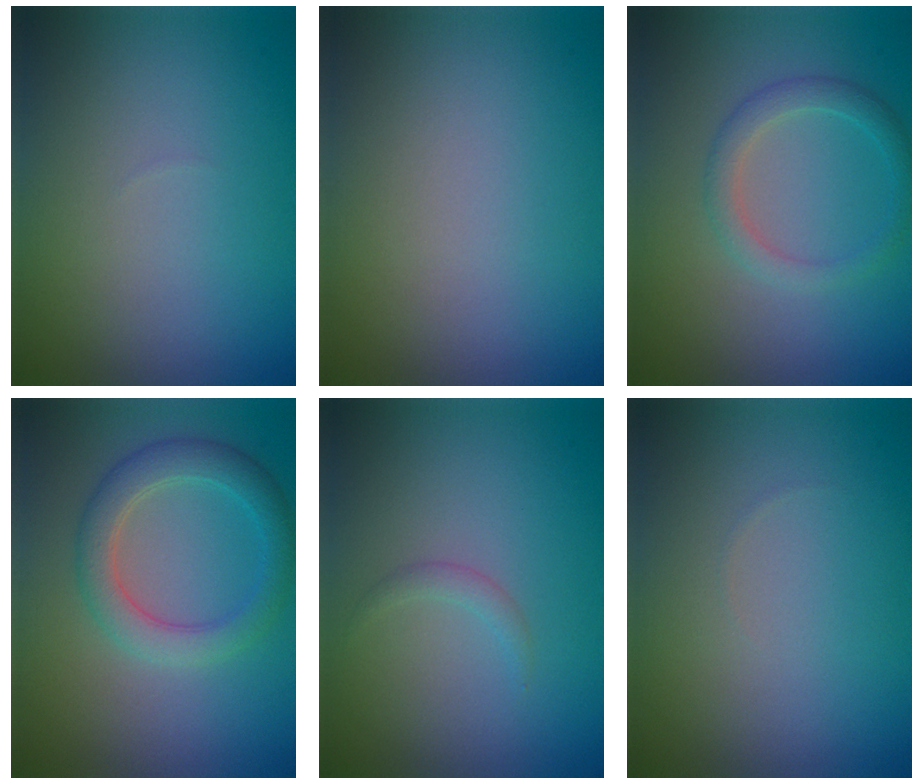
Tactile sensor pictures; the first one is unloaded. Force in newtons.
{"total": 0.0}
{"total": 2.2, "press": 2.2, "slide": 0.1}
{"total": 3.6, "press": 3.6, "slide": 0.1}
{"total": 0.9, "press": 0.9, "slide": 0.1}
{"total": 0.0}